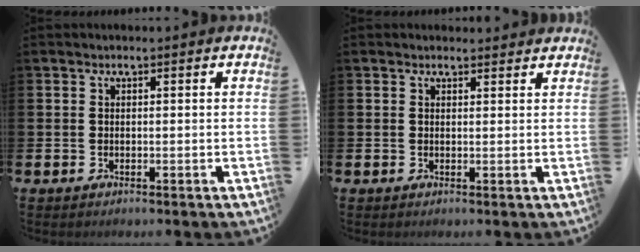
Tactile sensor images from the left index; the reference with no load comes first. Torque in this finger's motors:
{"motor_torque": [0.74, -1.39, 0.04, -0.01]}